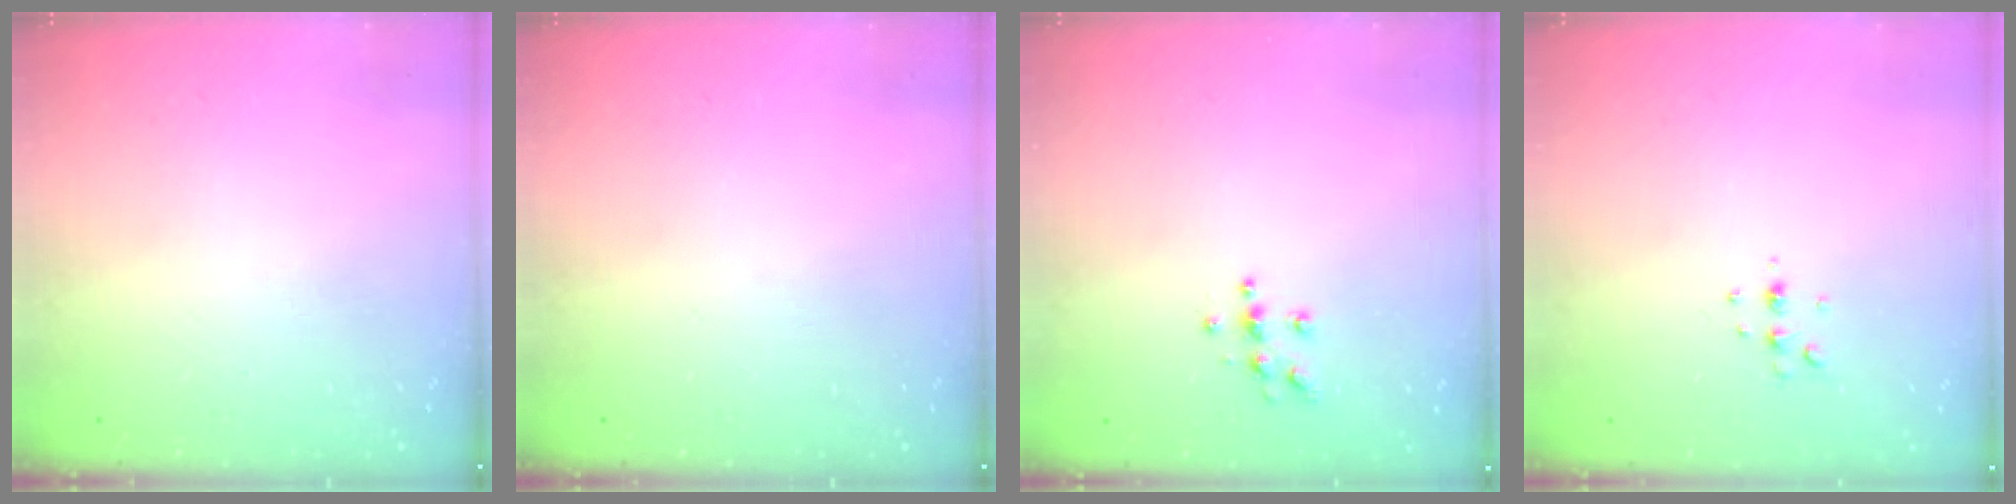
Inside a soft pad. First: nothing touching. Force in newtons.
{"total": 0.0}
{"total": 6.2, "press": 6.1, "slide": 0.6}
{"total": 3.7, "press": 3.6, "slide": 0.7}